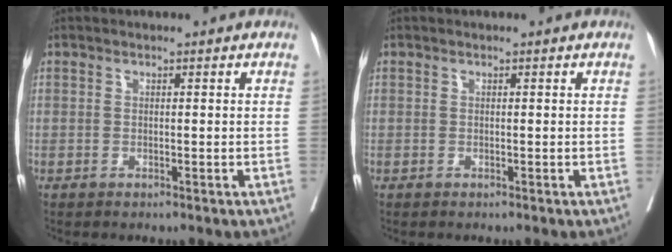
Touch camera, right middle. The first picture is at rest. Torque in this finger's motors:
{"motor_torque": [-0.03, 0.03, -0.01, 0.00]}